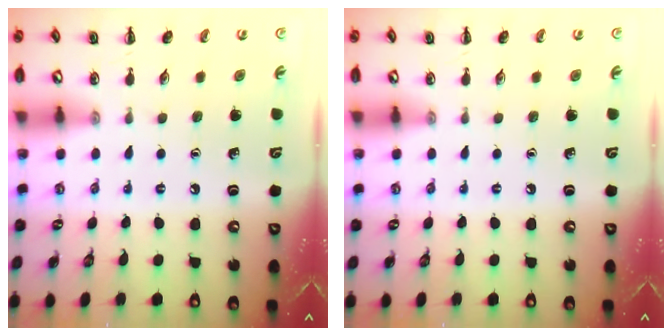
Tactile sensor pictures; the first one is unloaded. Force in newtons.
{"total": 0.0}